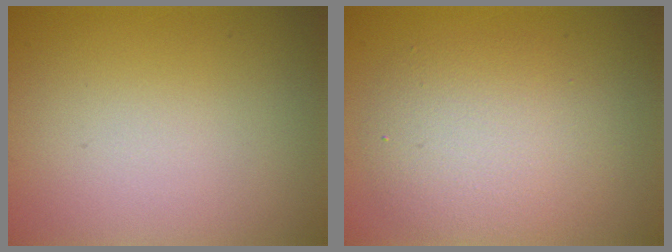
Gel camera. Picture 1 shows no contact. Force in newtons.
{"total": 4.5, "press": 4.5, "slide": 0.1}